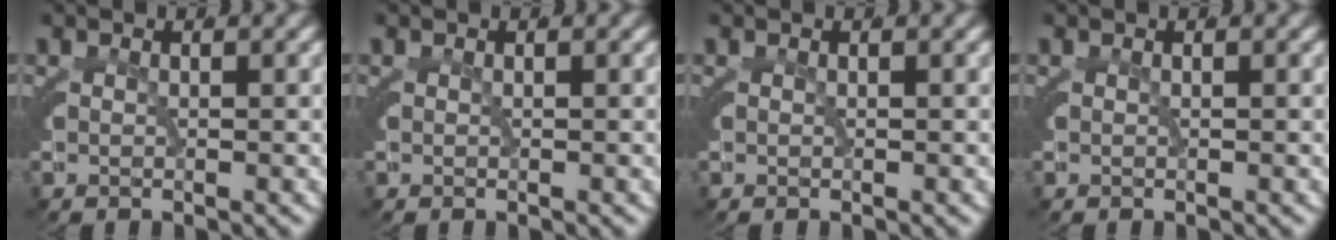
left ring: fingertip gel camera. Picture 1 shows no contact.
{"total": 0.0}
{"total": 0.0}
{"total": 0.0}